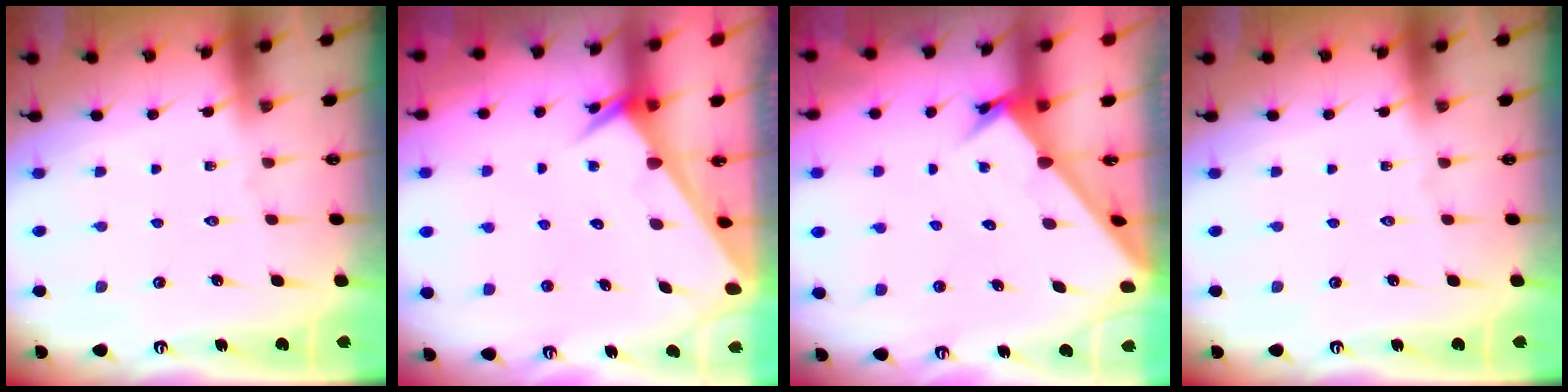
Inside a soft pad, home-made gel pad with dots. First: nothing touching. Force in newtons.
{"total": 2.4, "press": 2.4, "slide": 0.1}
{"total": 3.4, "press": 3.4, "slide": 0.3}
{"total": 0.0}